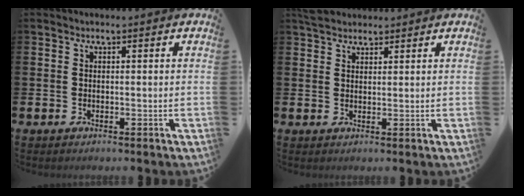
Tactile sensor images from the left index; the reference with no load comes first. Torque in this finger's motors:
{"motor_torque": [1.07, -1.07, 0.31, 0.09]}